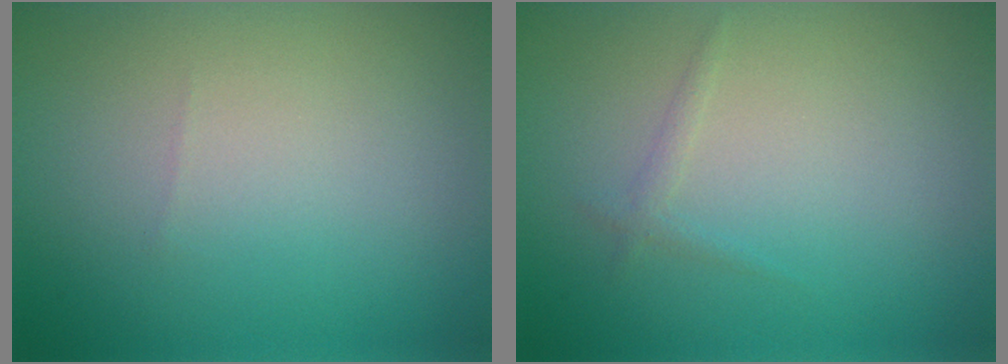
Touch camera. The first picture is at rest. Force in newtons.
{"total": 0.8, "press": 0.8, "slide": 0.1}